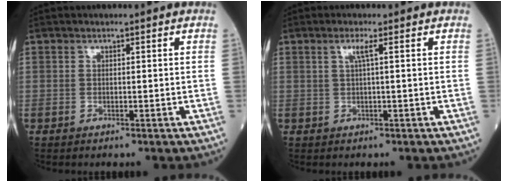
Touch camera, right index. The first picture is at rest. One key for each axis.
{"total": 1.7, "fx": 0.5, "fy": -0.3, "fz": 1.6, "tx": -0.036, "ty": 0.002, "tz": 0.011}